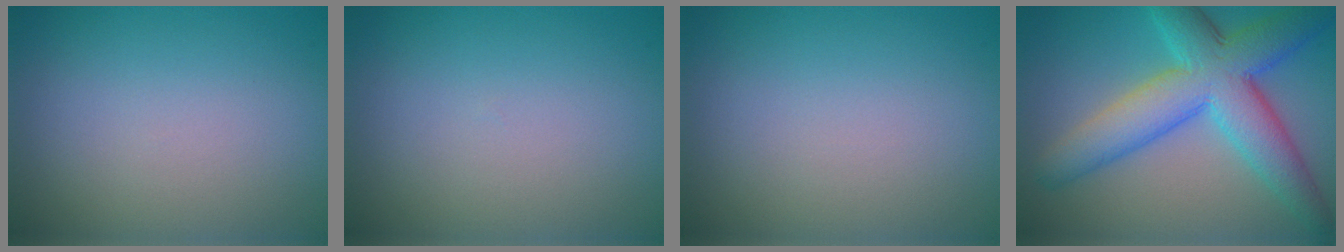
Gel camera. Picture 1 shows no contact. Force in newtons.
{"total": 0.0}
{"total": 0.0}
{"total": 8.9, "press": 8.9, "slide": 0.1}